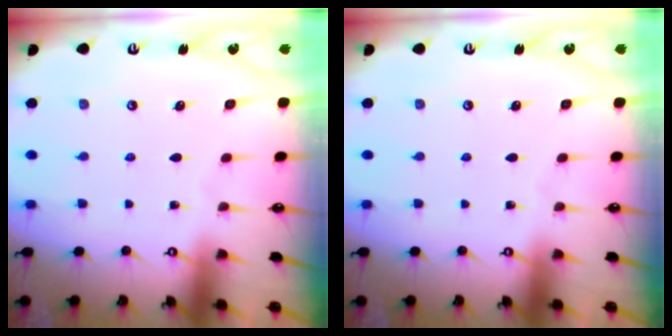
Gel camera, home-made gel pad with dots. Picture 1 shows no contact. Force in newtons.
{"total": 0.0}